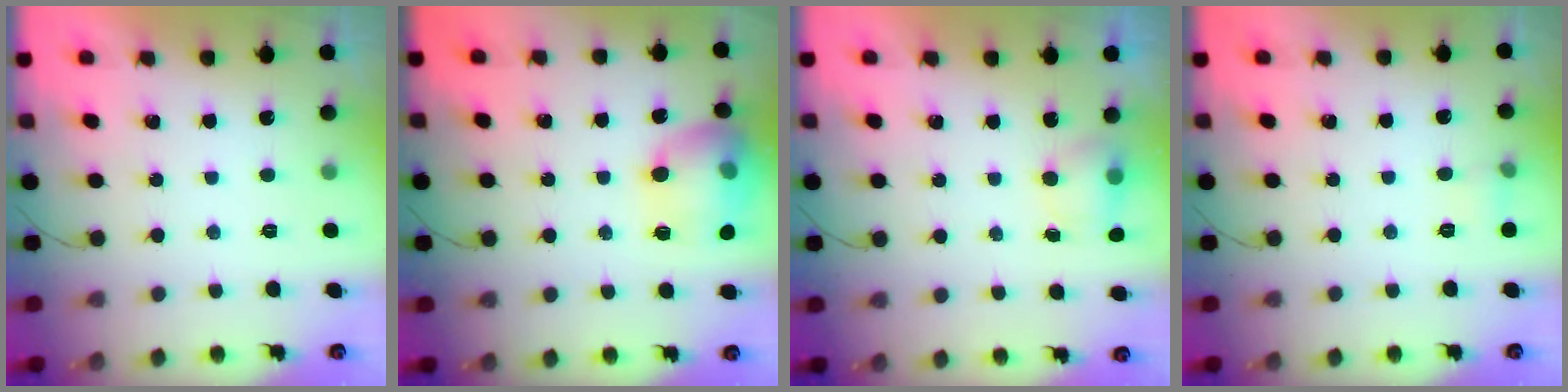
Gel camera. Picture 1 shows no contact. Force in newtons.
{"total": 15.6, "press": 15.5, "slide": 1.2}
{"total": 4.7, "press": 4.6, "slide": 1.0}
{"total": 4.4, "press": 4.2, "slide": 1.2}